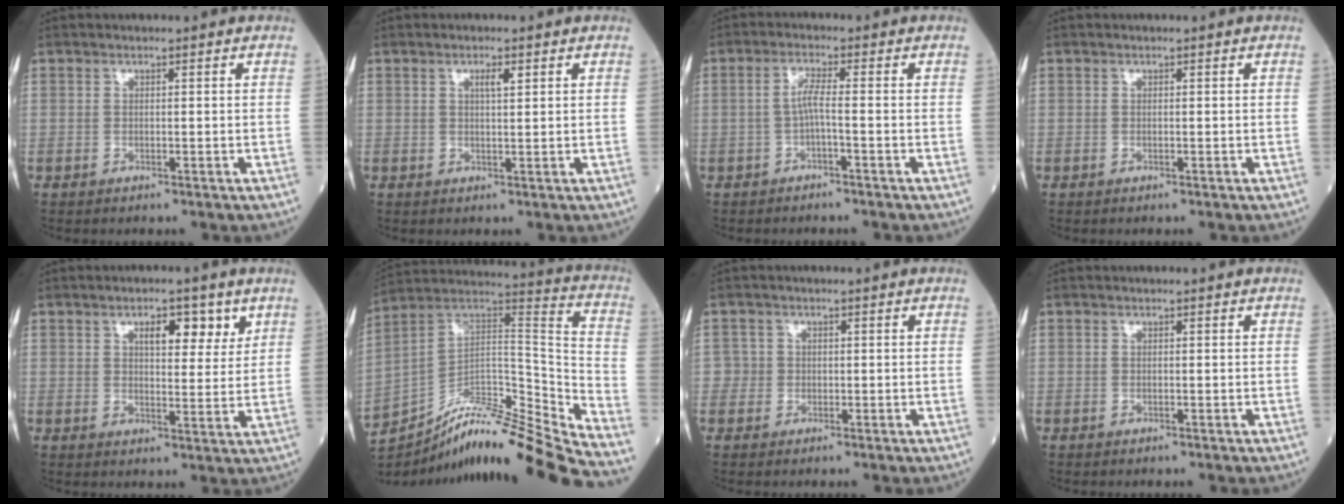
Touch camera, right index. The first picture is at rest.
{"total": 1.7, "force": [0.8, 0.3, 1.5], "torque": [-0.026, -0.001, 0.014]}
{"total": 2.7, "force": [-0.8, -0.1, 2.6], "torque": [-0.050, 0.007, -0.016]}
{"total": 0.0}
{"total": 5.9, "force": [3.2, 2.4, 4.3], "torque": [-0.058, 0.004, 0.045]}
{"total": 24.6, "force": [-22.0, 0.4, 11.2], "torque": [-0.165, 0.018, -0.353]}
{"total": 1.6, "force": [-0.2, 1.6, -0.2], "torque": [0.017, 0.008, -0.009]}
{"total": 0.0}